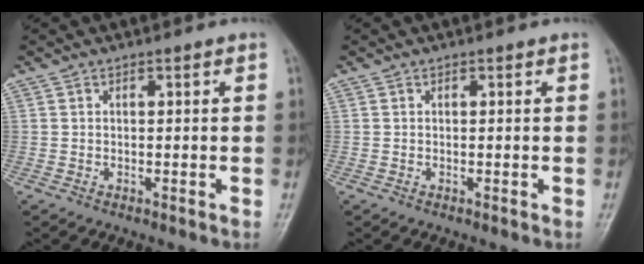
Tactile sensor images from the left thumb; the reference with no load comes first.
{"total": 0.0}